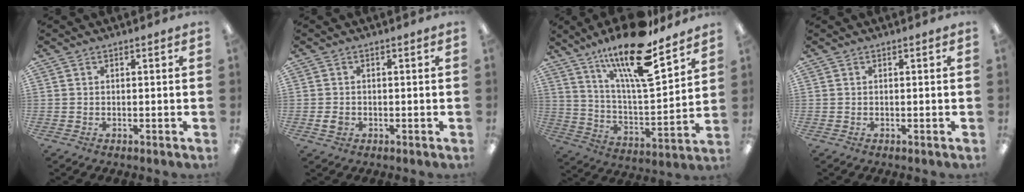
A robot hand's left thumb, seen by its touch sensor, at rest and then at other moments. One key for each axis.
{"total": 2.3, "fx": -0.5, "fy": 1.9, "fz": 1.1, "tx": -0.017, "ty": 0.004, "tz": -0.008}
{"total": 20.5, "fx": 15.0, "fy": 5.3, "fz": 13.0, "tx": -0.235, "ty": -0.092, "tz": 0.251}
{"total": 0.0}